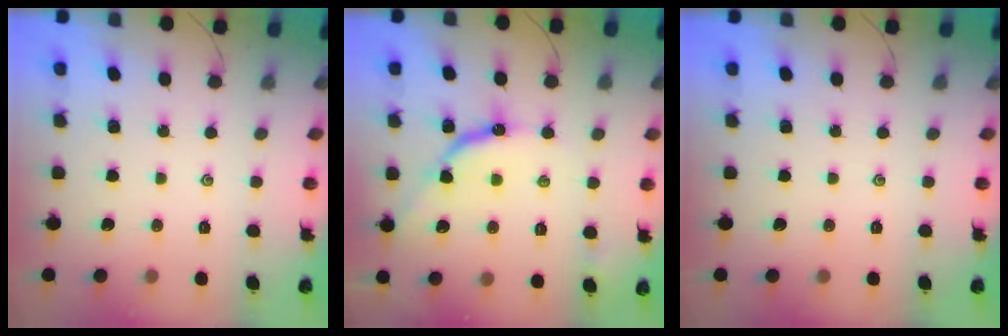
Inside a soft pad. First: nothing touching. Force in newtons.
{"total": 11.2, "press": 11.2, "slide": 1.0}
{"total": 0.0}